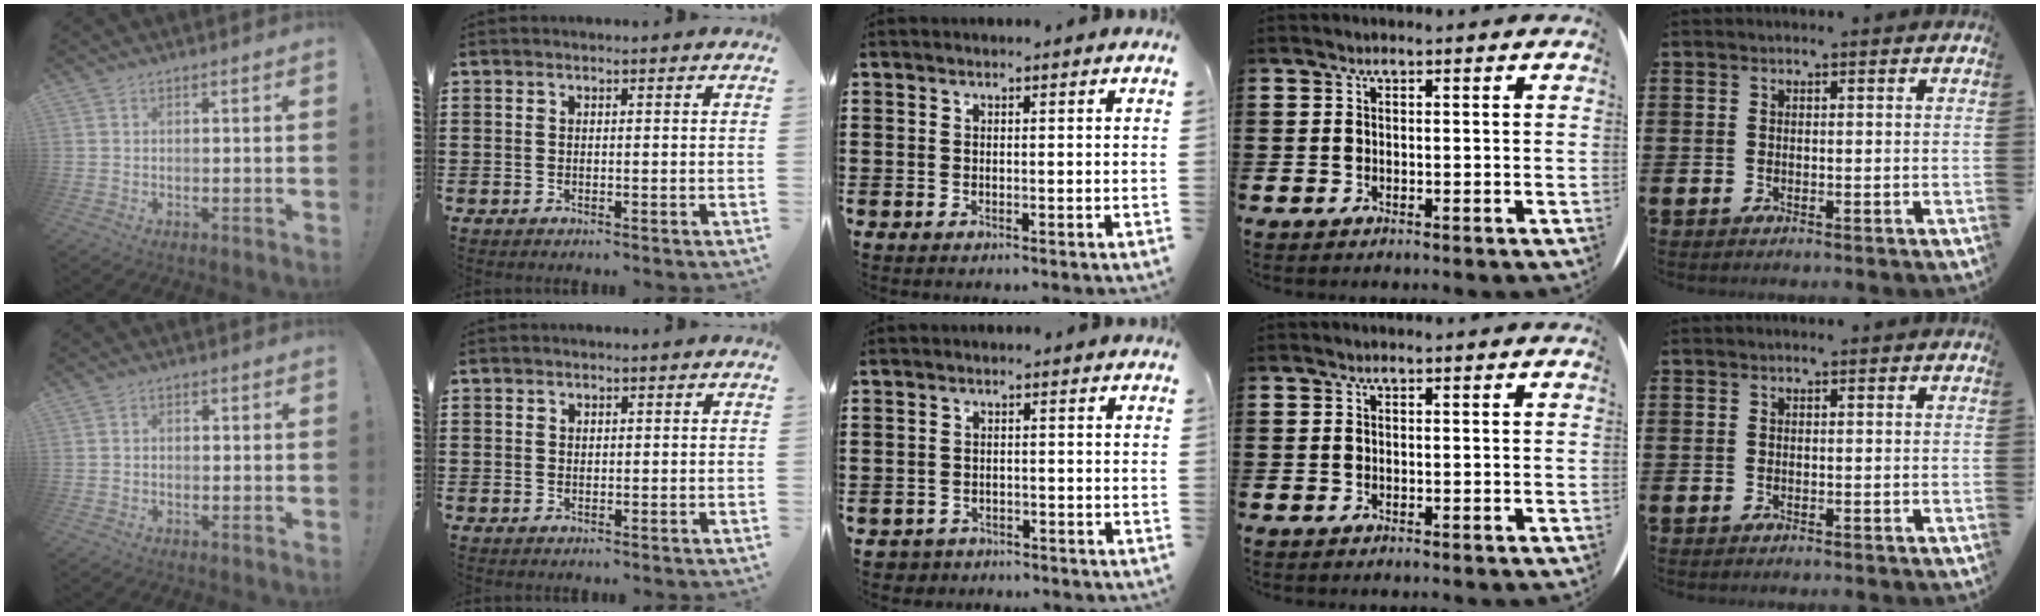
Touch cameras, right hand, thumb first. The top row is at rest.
{"thumb": {"total": 1.5, "force": [-1.0, 0.9, 0.7], "torque": [-0.015, 0.007, -0.017]}, "index": {"total": 0.6, "force": [0.4, 0.5, 0.0], "torque": [-0.001, 0.003, 0.009]}, "middle": {"total": 1.8, "force": [-1.7, 0.4, -0.3], "torque": [-0.003, 0.000, -0.040]}}